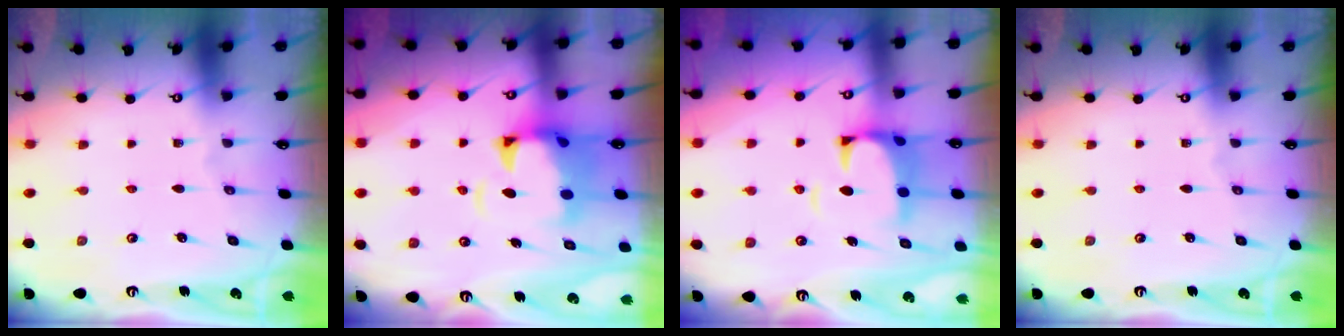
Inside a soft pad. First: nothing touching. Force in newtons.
{"total": 5.2, "press": 4.9, "slide": 1.6}
{"total": 3.6, "press": 3.4, "slide": 1.3}
{"total": 0.0}